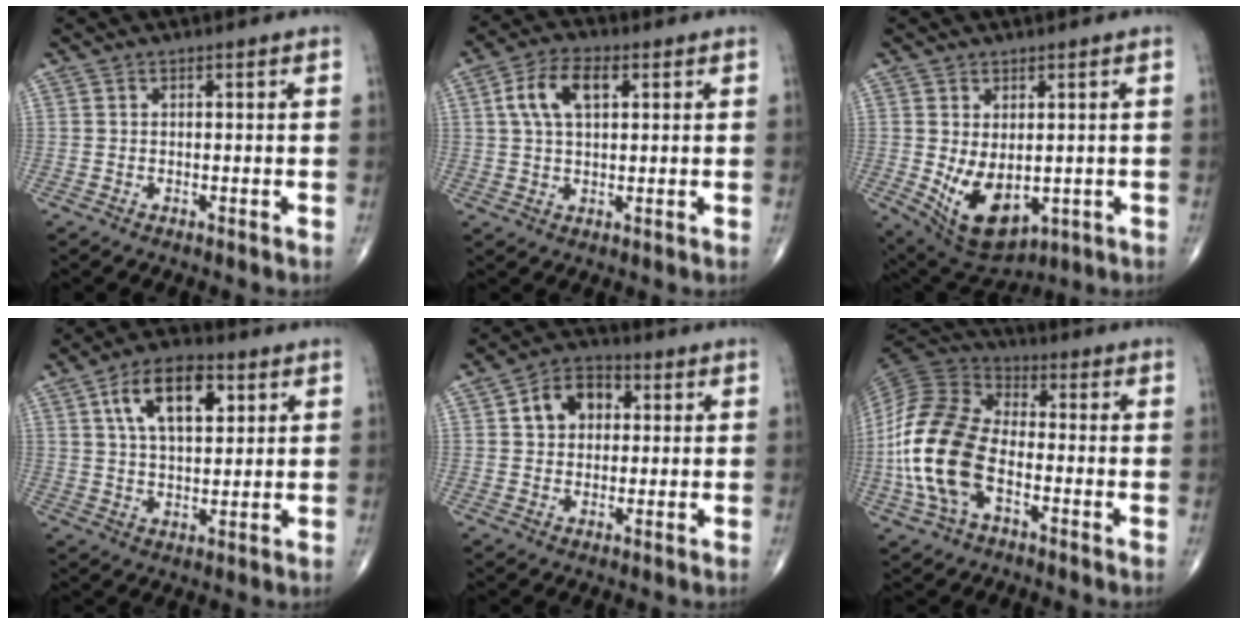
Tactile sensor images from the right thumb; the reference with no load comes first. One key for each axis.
{"total": 8.4, "fx": 2.5, "fy": 4.3, "fz": 6.7, "tx": -0.128, "ty": 0.012, "tz": 0.044}
{"total": 10.8, "fx": -1.4, "fy": 6.4, "fz": 8.6, "tx": -0.132, "ty": -0.009, "tz": 0.005}
{"total": 12.4, "fx": 4.6, "fy": 6.4, "fz": 9.6, "tx": -0.147, "ty": -0.005, "tz": 0.076}
{"total": 8.5, "fx": 2.0, "fy": 6.2, "fz": 5.4, "tx": -0.064, "ty": 0.013, "tz": 0.025}
{"total": 17.9, "fx": -4.1, "fy": 10.3, "fz": 14.0, "tx": -0.297, "ty": 0.025, "tz": -0.083}